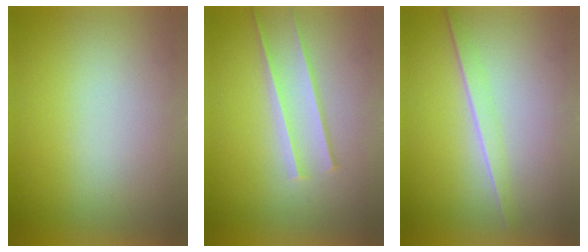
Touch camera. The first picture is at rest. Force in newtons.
{"total": 1.7}
{"total": 1.4}